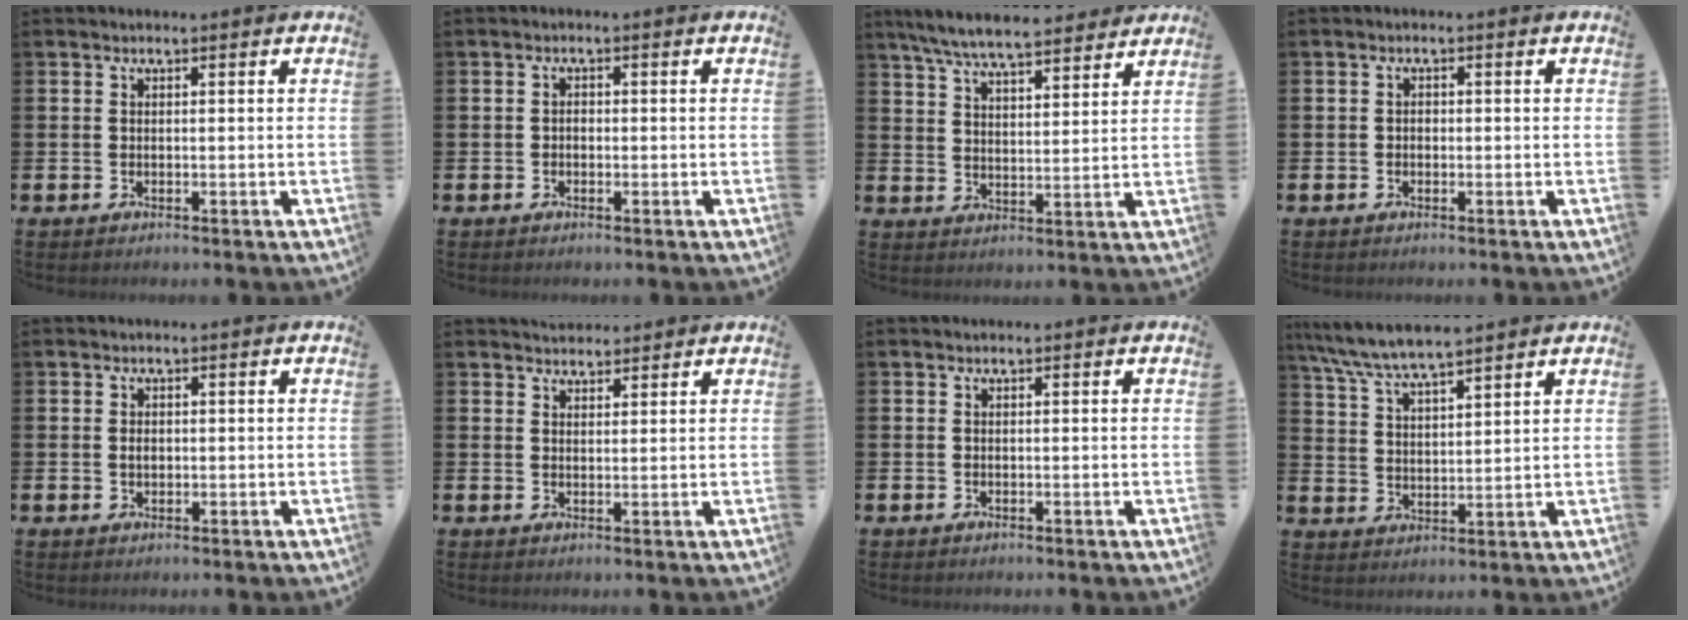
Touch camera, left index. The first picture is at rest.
{"total": 1.0, "force": [-0.4, 0.8, 0.4], "torque": [-0.006, 0.002, -0.010]}
{"total": 7.5, "force": [7.1, 1.0, 2.4], "torque": [-0.072, -0.031, 0.128]}
{"total": 0.9, "force": [-0.4, 0.8, 0.3], "torque": [-0.012, 0.007, -0.008]}
{"total": 1.2, "force": [0.0, 0.9, 0.8], "torque": [-0.006, 0.003, -0.004]}
{"total": 2.8, "force": [2.7, 0.8, -0.2], "torque": [0.008, -0.012, 0.049]}
{"total": 0.0}
{"total": 6.7, "force": [6.3, 0.5, 2.1], "torque": [-0.065, -0.027, 0.114]}